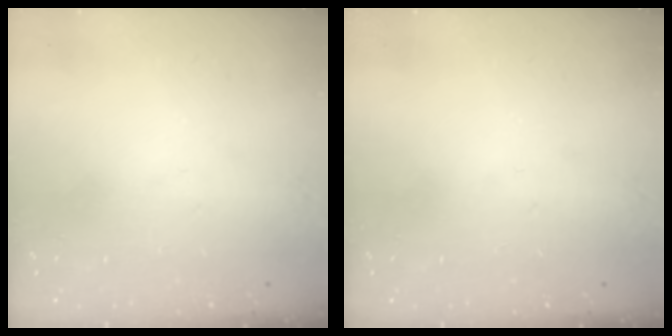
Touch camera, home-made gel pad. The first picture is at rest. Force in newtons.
{"total": 0.0}